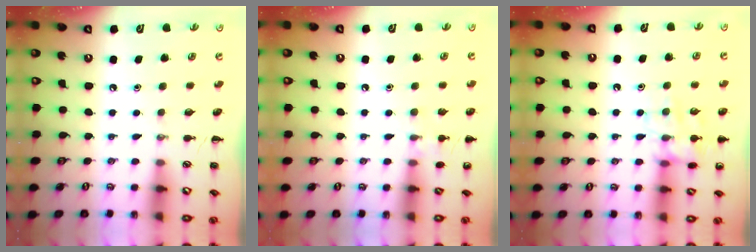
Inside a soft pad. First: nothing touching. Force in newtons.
{"total": 6.3, "press": 6.0, "slide": 2.0}
{"total": 12.6, "press": 12.5, "slide": 1.0}